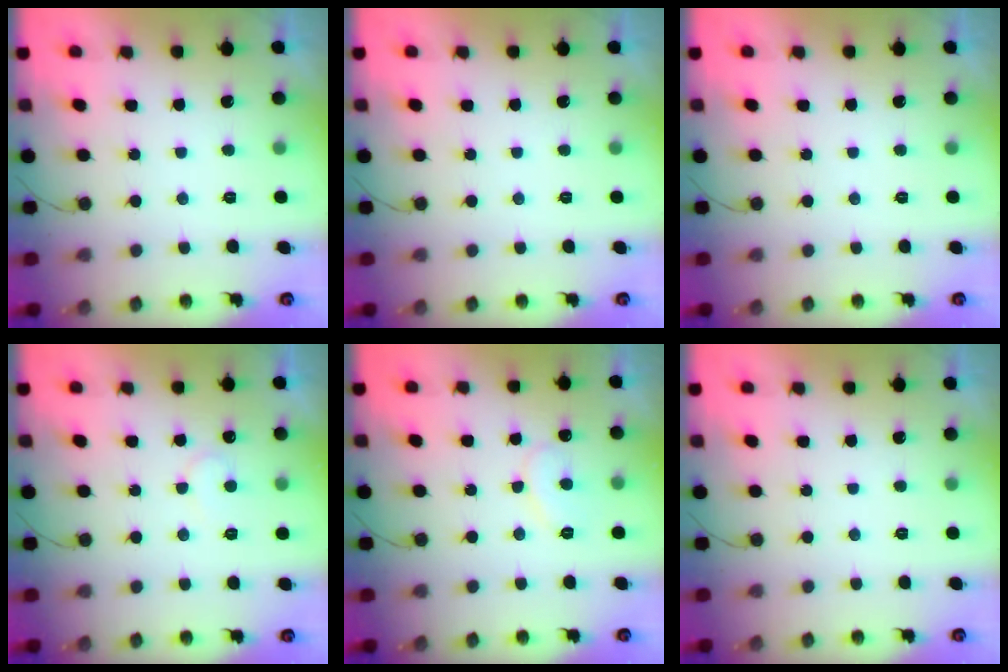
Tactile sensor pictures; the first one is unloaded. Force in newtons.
{"total": 0.0}
{"total": 0.0}
{"total": 5.2, "press": 5.1, "slide": 0.4}
{"total": 8.2, "press": 8.2, "slide": 0.6}
{"total": 0.0}